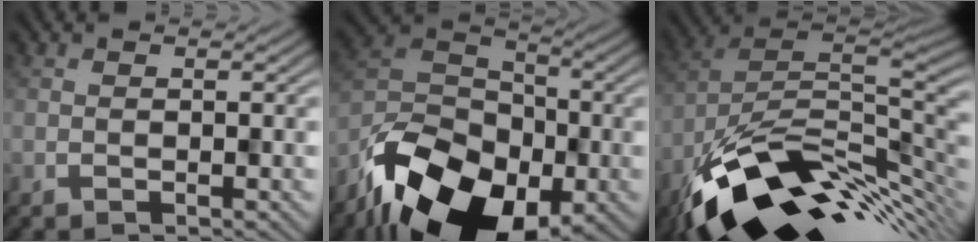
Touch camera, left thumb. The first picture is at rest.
{"total": 16.9, "force": [-10.9, 9.7, 8.5], "torque": [-0.182, -0.051, -0.180]}
{"total": 14.9, "force": [-7.2, 6.8, 11.2], "torque": [-0.209, -0.020, -0.126]}